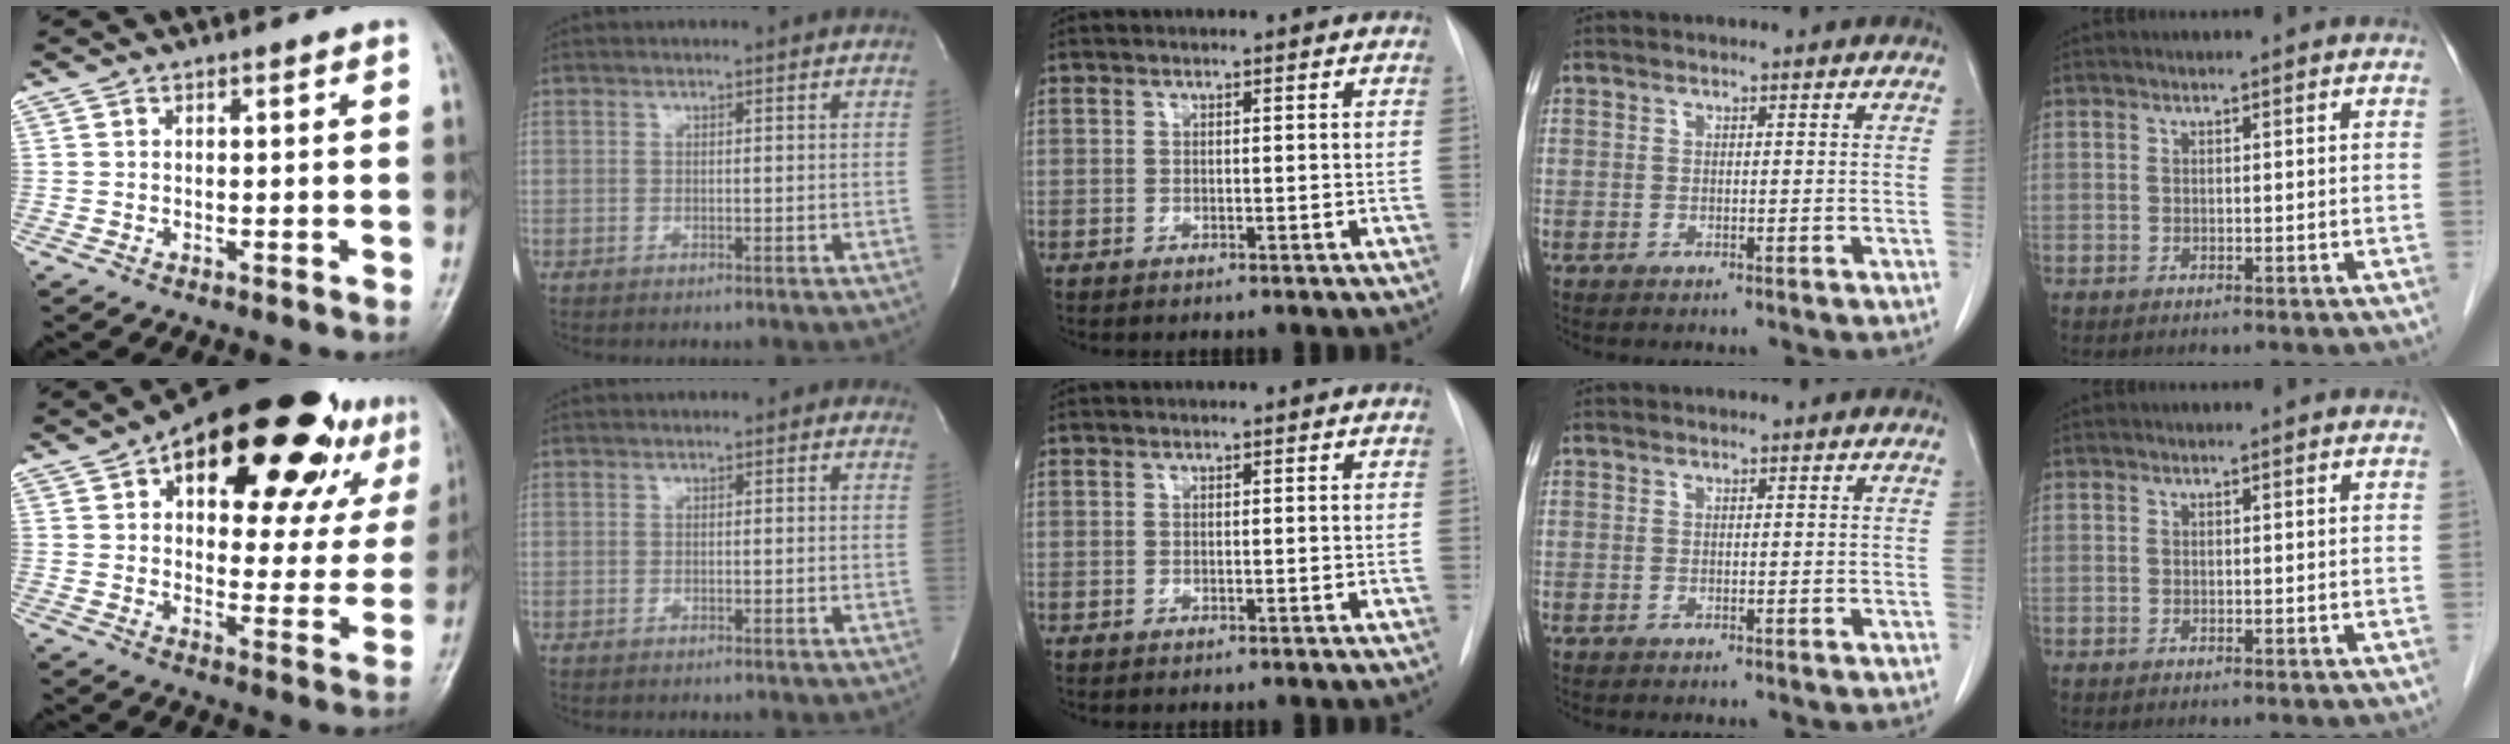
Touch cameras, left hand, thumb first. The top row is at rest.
{"thumb": {"total": 28.3, "force": [15.9, 12.7, 19.6], "torque": [-0.230, -0.011, 0.223]}, "index": {"total": 0.6, "force": [0.1, 0.4, 0.5], "torque": [-0.004, 0.003, -0.006]}}